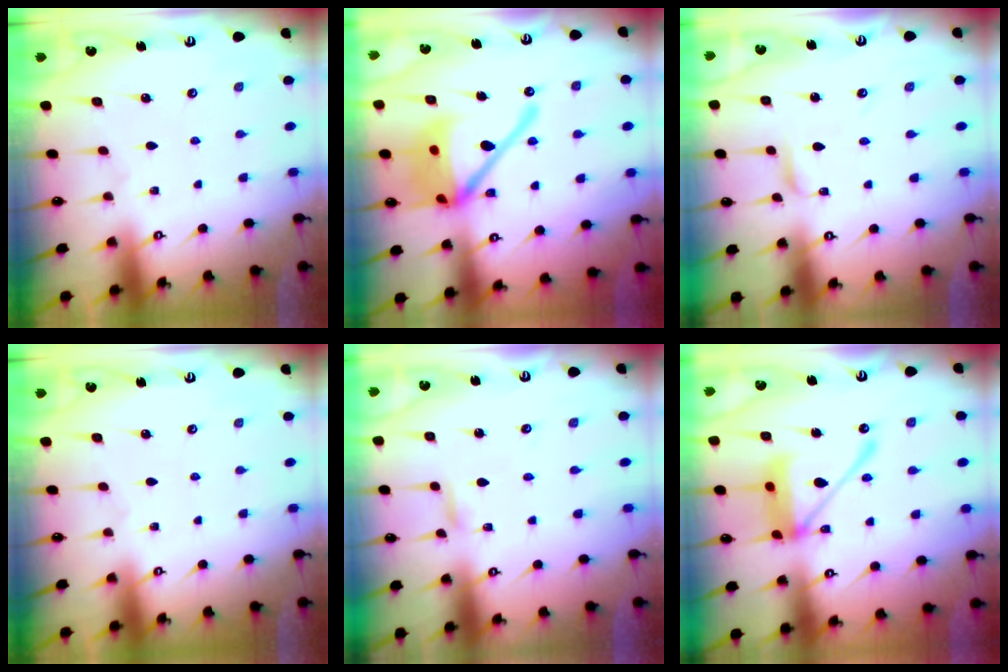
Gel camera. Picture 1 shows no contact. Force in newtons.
{"total": 18.9, "press": 18.8, "slide": 2.3}
{"total": 2.1, "press": 2.1, "slide": 0.2}
{"total": 0.0}
{"total": 1.9, "press": 1.9, "slide": 0.1}
{"total": 15.1, "press": 15.0, "slide": 1.8}